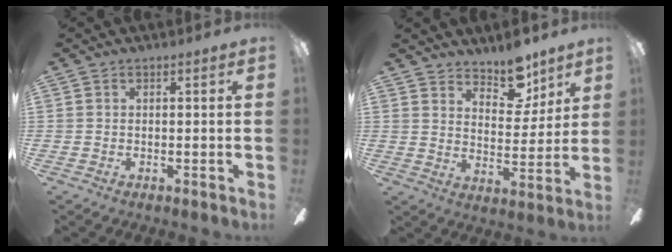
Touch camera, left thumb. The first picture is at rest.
{"total": 9.9, "force": [8.2, 4.3, 3.5], "torque": [-0.040, -0.056, 0.148]}